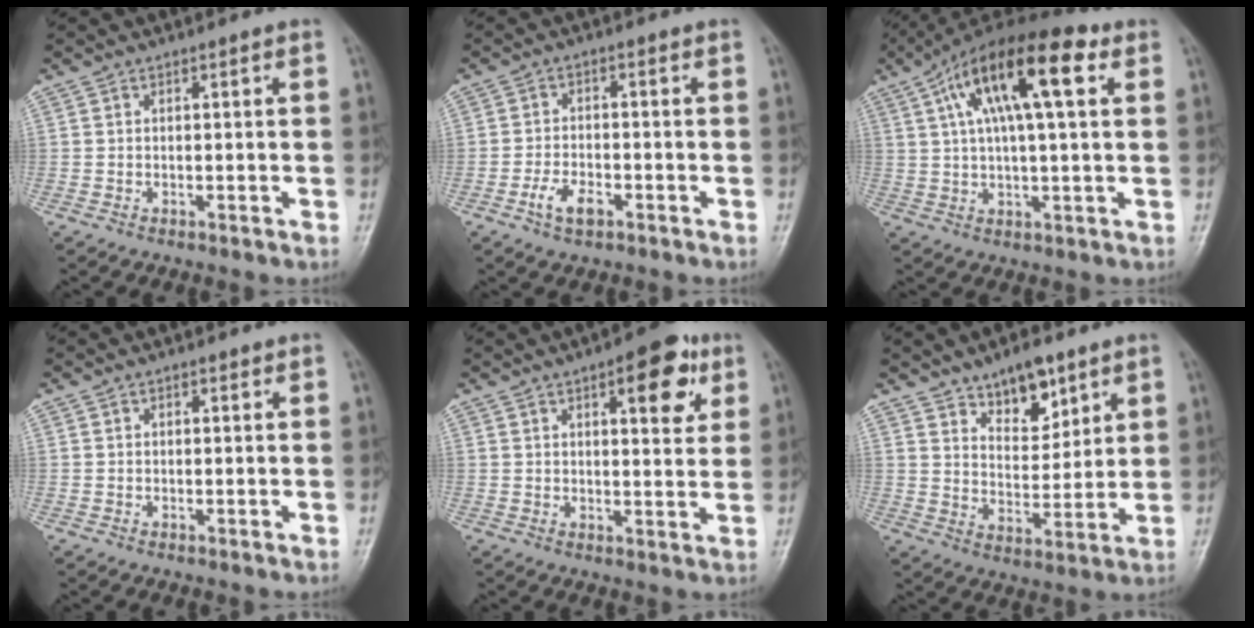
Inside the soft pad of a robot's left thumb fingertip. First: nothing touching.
{"total": 4.7, "force": [-2.4, 2.5, 3.2], "torque": [-0.059, 0.014, -0.044]}
{"total": 18.5, "force": [6.6, 6.2, 16.1], "torque": [-0.268, 0.022, 0.103]}
{"total": 0.5, "force": [0.3, 0.4, 0.2], "torque": [0.000, -0.001, 0.002]}
{"total": 9.6, "force": [4.4, 3.9, 7.6], "torque": [-0.072, -0.014, 0.054]}
{"total": 9.7, "force": [6.3, 4.9, 5.4], "torque": [-0.052, -0.043, 0.108]}